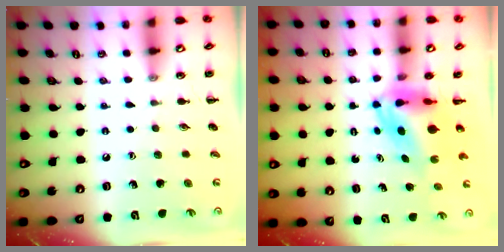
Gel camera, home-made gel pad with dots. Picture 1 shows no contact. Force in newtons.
{"total": 6.0, "press": 5.7, "slide": 1.9}